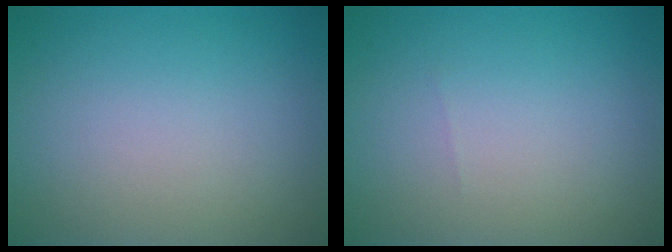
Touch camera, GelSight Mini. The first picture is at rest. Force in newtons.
{"total": 0.0}